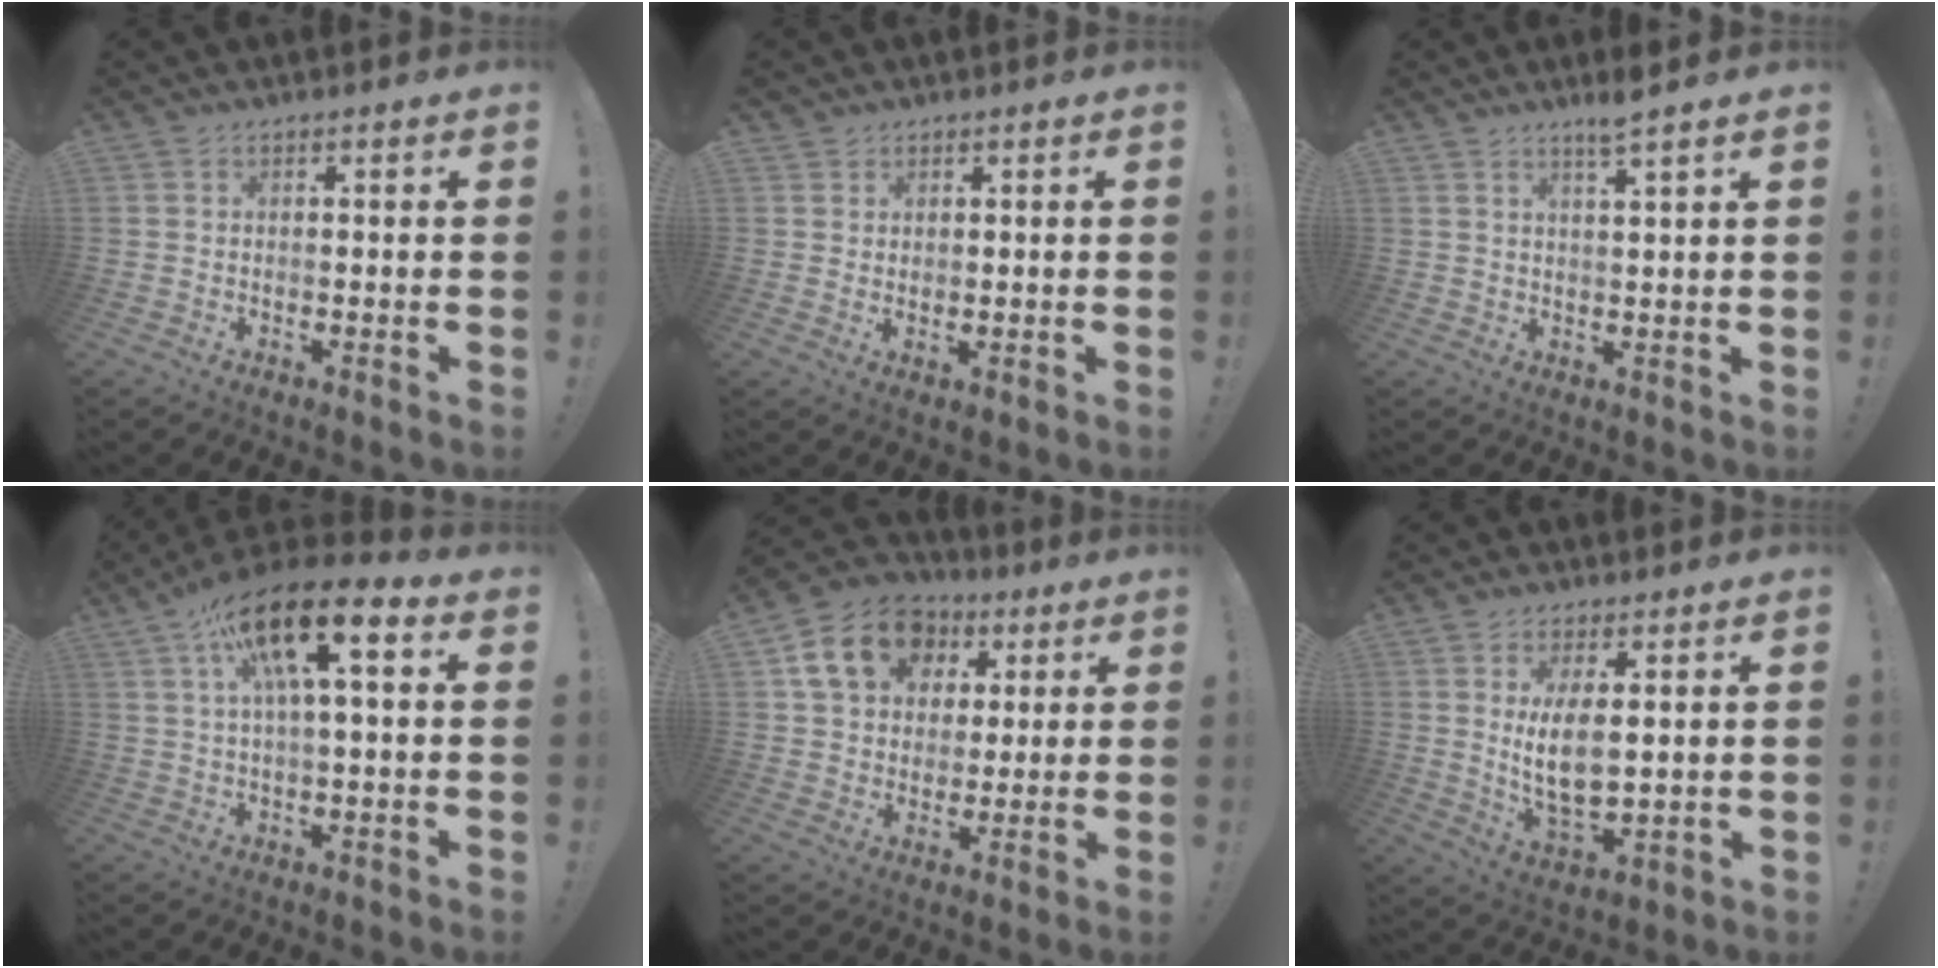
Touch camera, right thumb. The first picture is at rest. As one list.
[{"total": 2.0, "force": [1.4, 1.4, 0.1], "torque": [-0.005, -0.008, 0.027]}, {"total": 4.7, "force": [3.5, -0.6, 3.1], "torque": [-0.043, -0.021, 0.052]}, {"total": 15.6, "force": [5.8, 4.7, 13.7], "torque": [-0.221, -0.019, 0.090]}, {"total": 16.5, "force": [6.6, 12.7, 8.2], "torque": [-0.116, -0.013, 0.130]}, {"total": 9.8, "force": [2.8, 4.3, 8.4], "torque": [-0.167, -0.033, 0.048]}]